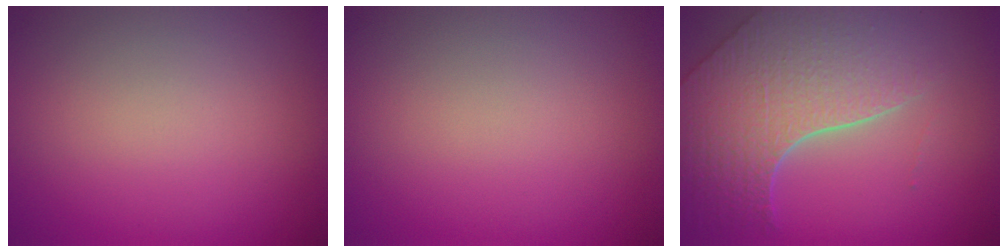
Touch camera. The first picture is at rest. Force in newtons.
{"total": 0.0}
{"total": 7.5, "press": 5.7, "slide": 4.9}